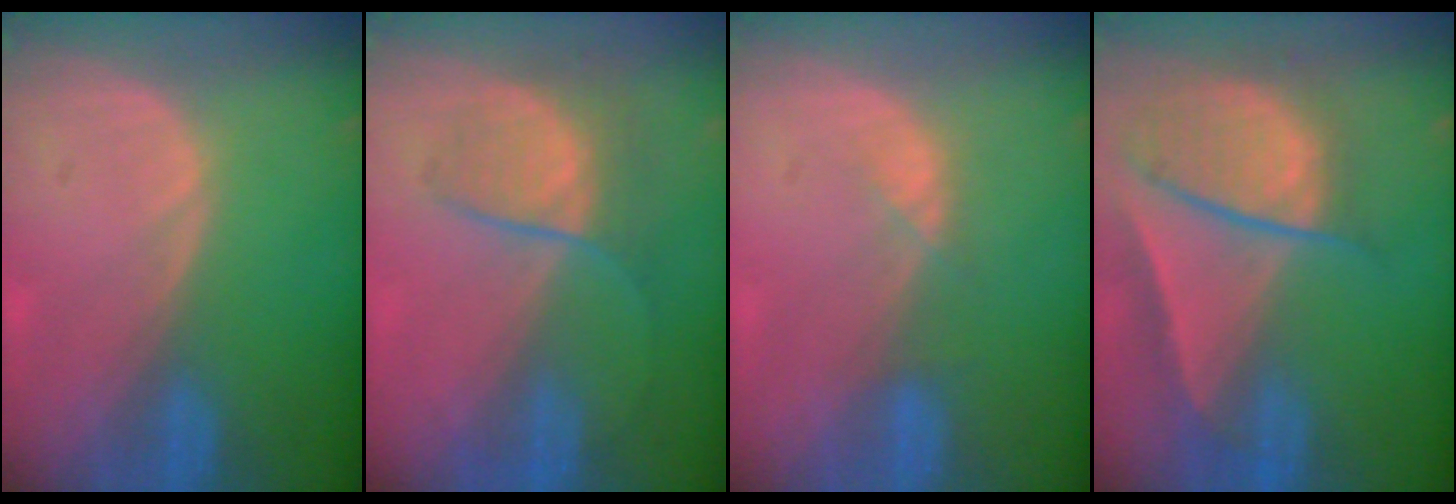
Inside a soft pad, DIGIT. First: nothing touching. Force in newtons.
{"total": 6.5, "press": 6.0, "slide": 2.3}
{"total": 1.9, "press": 1.7, "slide": 0.9}
{"total": 9.4, "press": 8.1, "slide": 4.8}